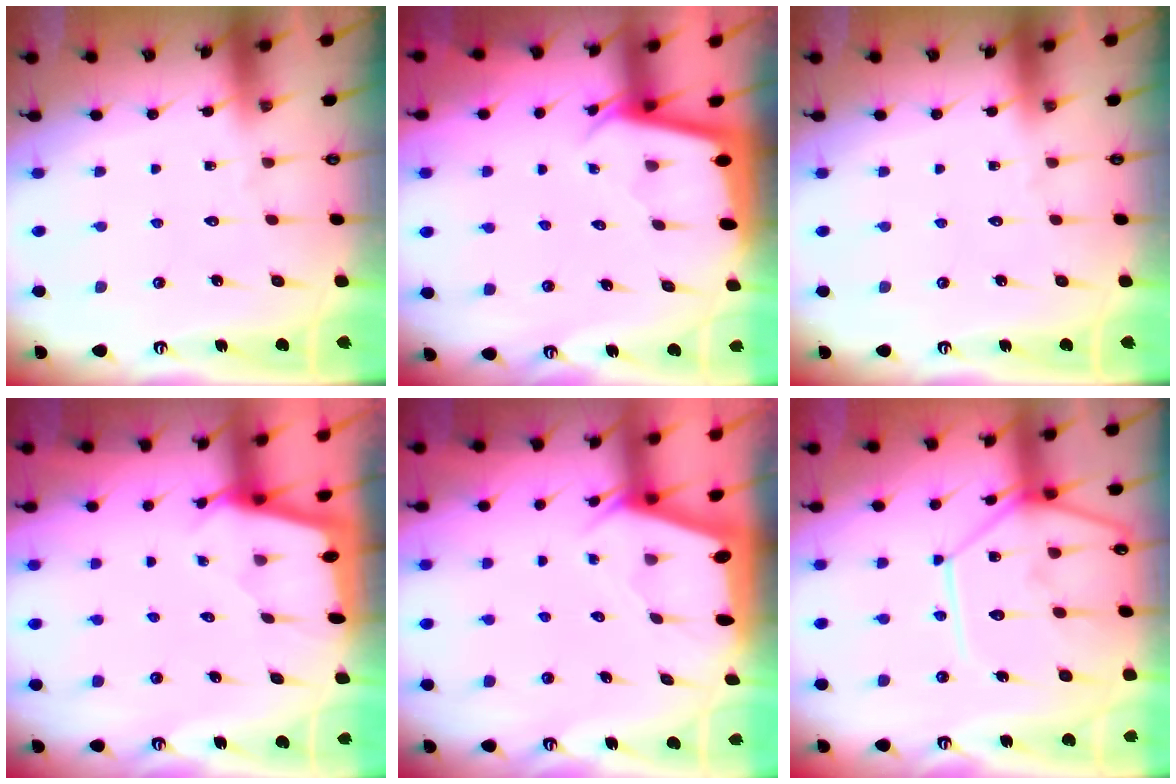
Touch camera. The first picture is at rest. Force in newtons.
{"total": 2.3, "press": 2.3, "slide": 0.1}
{"total": 0.0}
{"total": 1.9, "press": 1.9, "slide": 0.1}
{"total": 2.0, "press": 1.9, "slide": 0.3}
{"total": 15.4, "press": 15.3, "slide": 2.0}